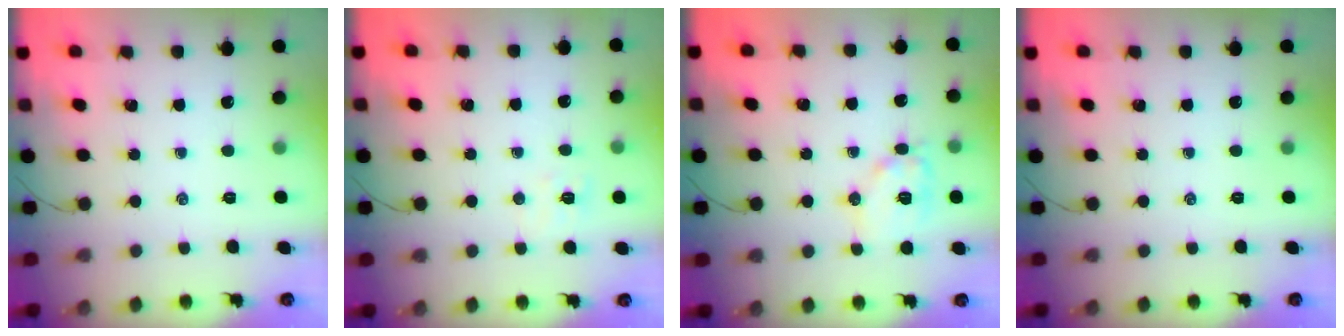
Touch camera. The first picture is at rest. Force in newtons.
{"total": 5.8, "press": 5.6, "slide": 1.4}
{"total": 11.4, "press": 11.4, "slide": 0.5}
{"total": 0.0}